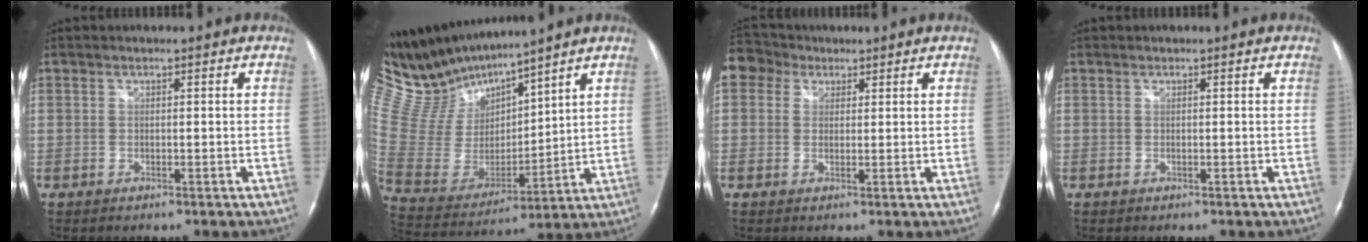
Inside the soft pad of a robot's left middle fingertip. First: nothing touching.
{"total": 14.8, "force": [14.0, 1.7, 4.6], "torque": [-0.117, 0.003, 0.296]}
{"total": 6.1, "force": [3.3, 4.8, 1.8], "torque": [-0.043, 0.035, 0.065]}
{"total": 0.0}